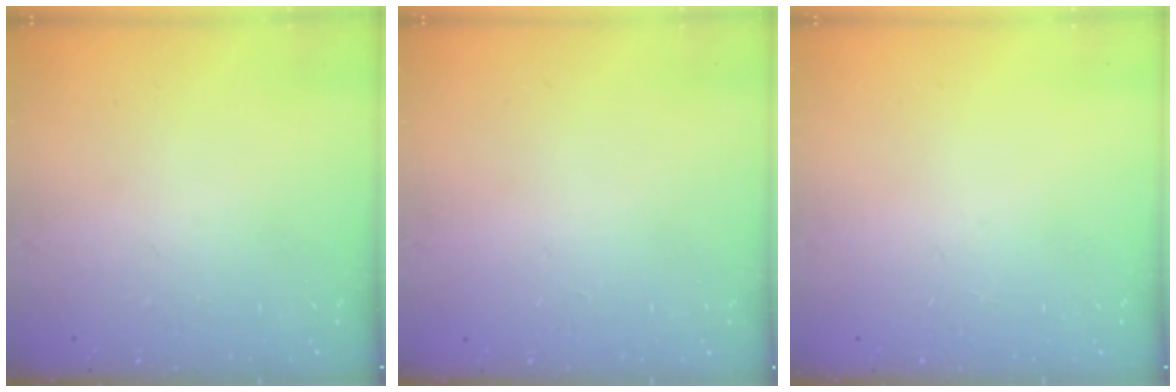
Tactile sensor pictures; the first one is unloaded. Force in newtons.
{"total": 1.0, "press": 0.8, "slide": 0.6}
{"total": 0.0}